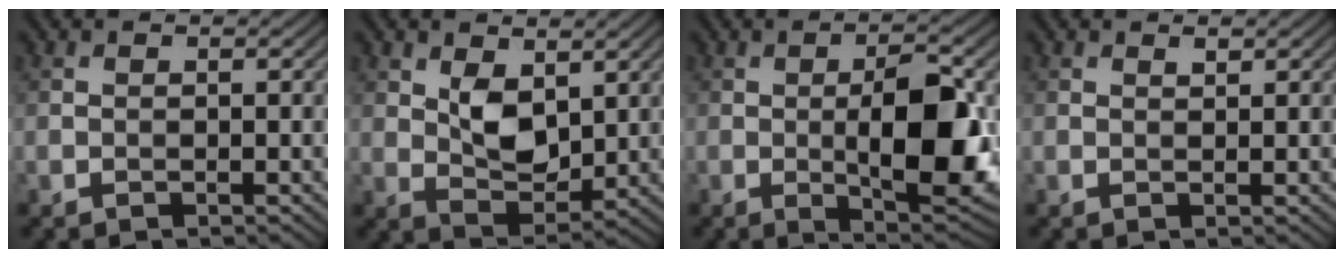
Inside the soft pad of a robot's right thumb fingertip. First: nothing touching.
{"total": 5.4, "force": [2.0, 3.2, 3.9], "torque": [-0.078, -0.009, 0.039]}
{"total": 10.3, "force": [-0.8, 3.6, 9.6], "torque": [-0.146, -0.002, -0.011]}
{"total": 0.7, "force": [0.6, 0.1, 0.4], "torque": [-0.008, -0.002, 0.011]}